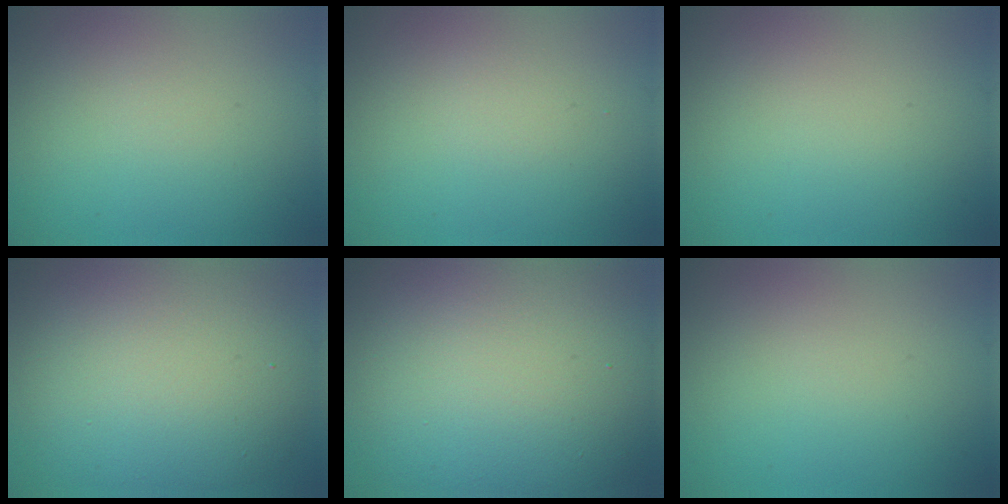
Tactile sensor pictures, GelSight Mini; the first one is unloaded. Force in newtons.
{"total": 0.7, "press": 0.7, "slide": 0.0}
{"total": 0.0}
{"total": 12.0, "press": 12.0, "slide": 0.5}
{"total": 15.7, "press": 15.7, "slide": 0.9}
{"total": 0.0}